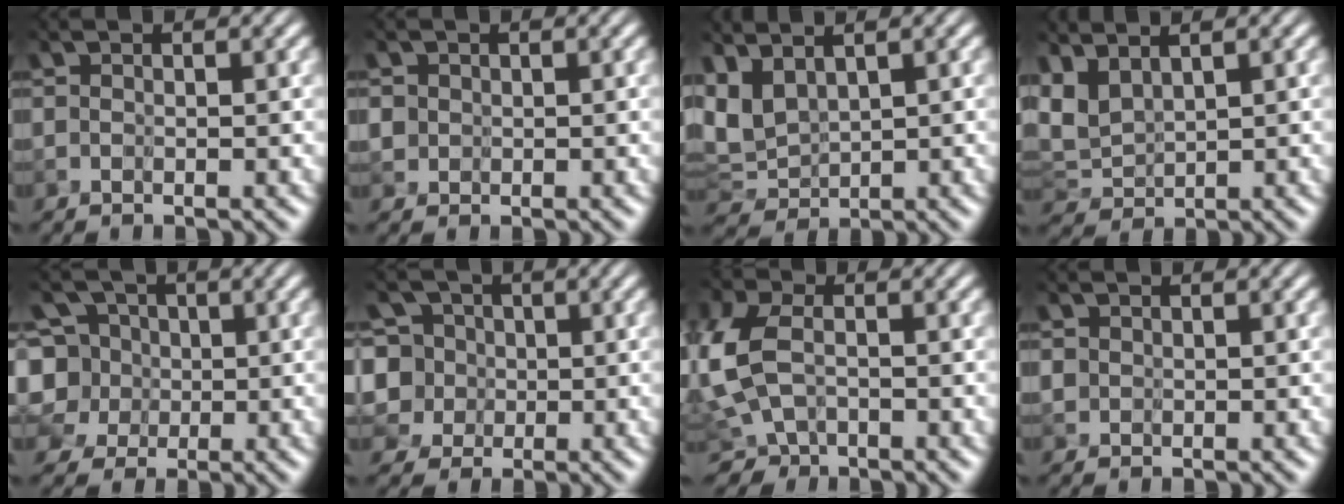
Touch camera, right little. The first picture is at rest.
{"total": 1.9, "force": [0.1, 1.8, 0.3], "torque": [-0.012, 0.012, -0.008]}
{"total": 4.7, "force": [1.5, 2.8, 3.5], "torque": [-0.113, -0.005, 0.043]}
{"total": 3.6, "force": [1.6, 1.9, 2.6], "torque": [-0.098, -0.003, 0.044]}
{"total": 4.8, "force": [0.1, 4.6, 1.5], "torque": [-0.048, 0.021, -0.020]}
{"total": 5.5, "force": [-0.3, 5.4, 1.2], "torque": [-0.059, 0.028, -0.031]}
{"total": 6.3, "force": [-3.0, 4.0, 3.9], "torque": [-0.110, -0.016, -0.053]}
{"total": 0.7, "force": [0.1, 0.7, 0.1], "torque": [-0.004, -0.001, 0.008]}